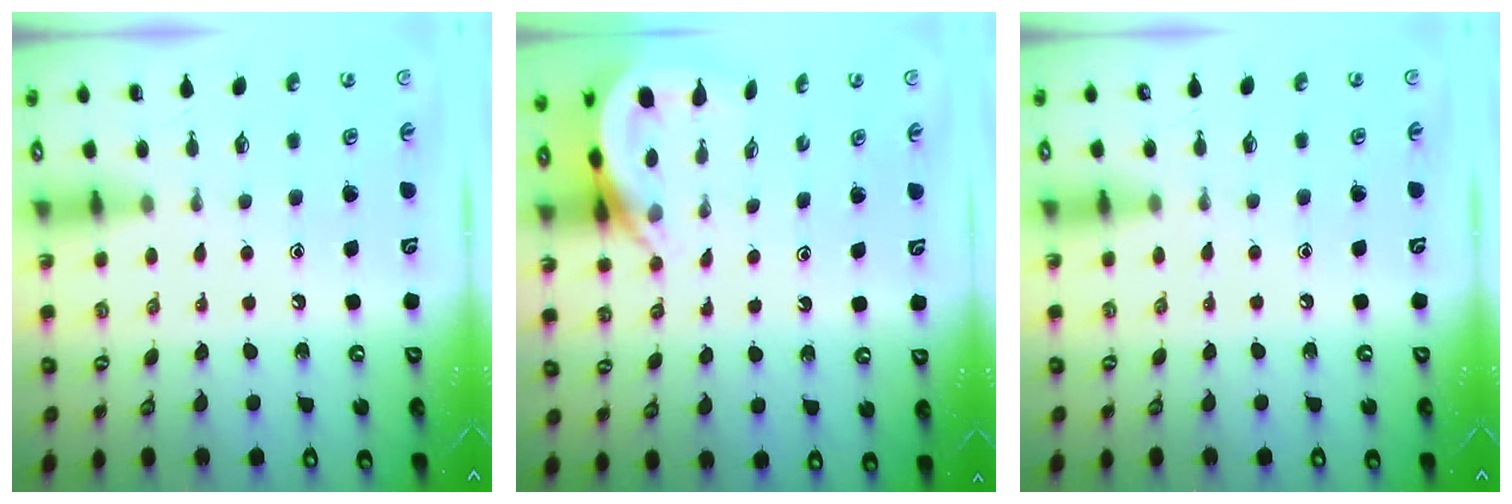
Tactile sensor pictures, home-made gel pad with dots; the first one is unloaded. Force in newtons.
{"total": 5.1, "press": 5.0, "slide": 0.6}
{"total": 3.9, "press": 3.9, "slide": 0.6}